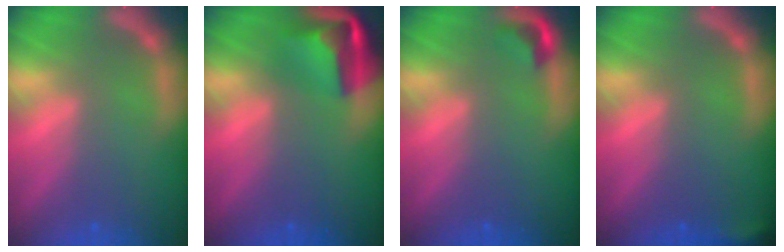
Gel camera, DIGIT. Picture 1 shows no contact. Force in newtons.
{"total": 6.9}
{"total": 1.9}
{"total": 1.9}